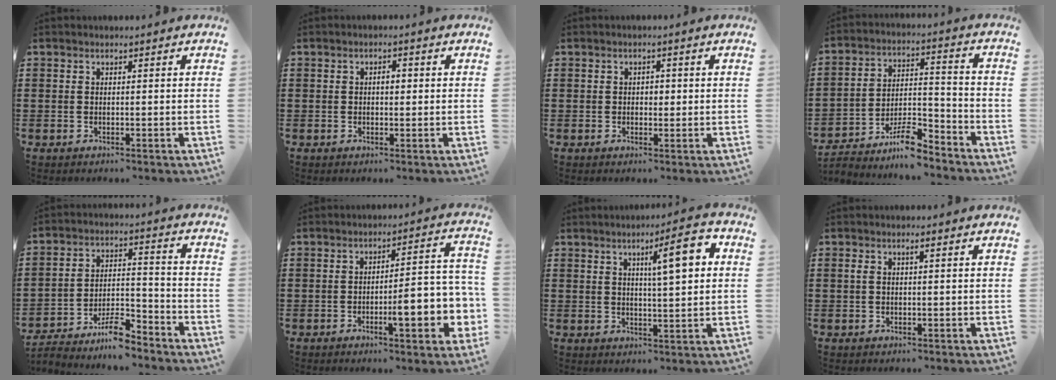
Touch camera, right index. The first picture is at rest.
{"total": 1.8, "force": [0.1, 0.8, 1.6], "torque": [-0.032, 0.005, -0.001]}
{"total": 1.3, "force": [0.0, 0.9, 0.9], "torque": [-0.019, 0.007, -0.003]}
{"total": 8.9, "force": [-7.2, 2.5, 4.7], "torque": [-0.072, 0.029, -0.131]}
{"total": 8.1, "force": [-6.7, 1.9, 4.1], "torque": [-0.064, 0.022, -0.125]}
{"total": 8.1, "force": [-2.8, 2.0, 7.3], "torque": [-0.102, -0.012, -0.047]}
{"total": 8.3, "force": [2.8, 1.7, 7.6], "torque": [-0.120, -0.005, 0.036]}
{"total": 1.2, "force": [0.2, 0.2, 1.1], "torque": [-0.022, 0.004, 0.002]}